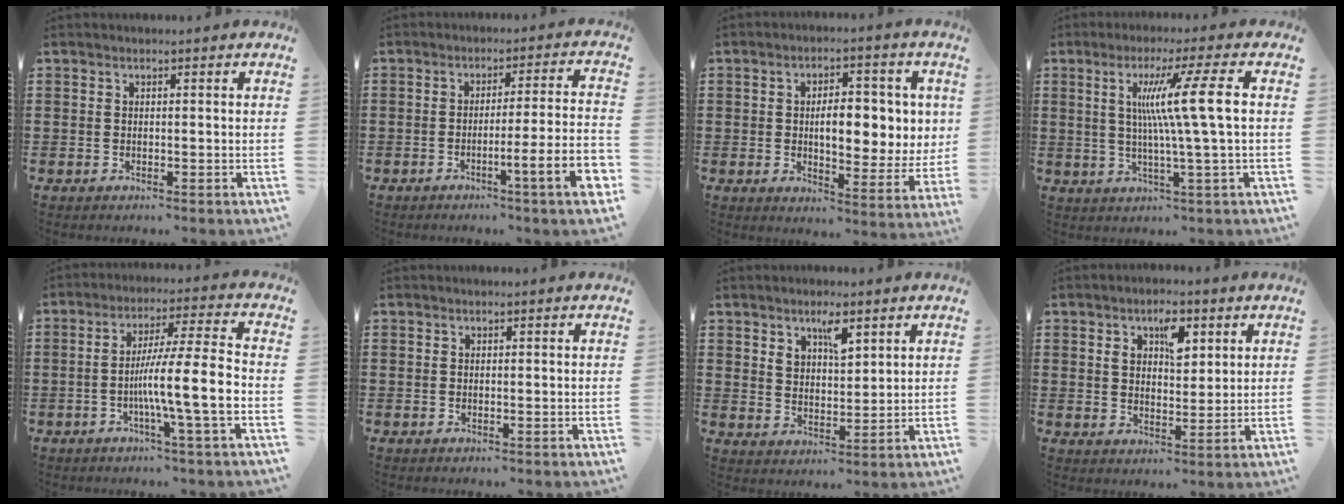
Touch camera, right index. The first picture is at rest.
{"total": 8.3, "force": [-3.4, 0.1, 7.6], "torque": [-0.126, -0.014, -0.063]}
{"total": 8.6, "force": [0.9, 3.5, 7.8], "torque": [-0.116, 0.000, 0.007]}
{"total": 10.2, "force": [1.6, -1.0, 10.0], "torque": [-0.189, 0.005, 0.013]}
{"total": 10.6, "force": [-2.5, 0.5, 10.3], "torque": [-0.166, -0.004, -0.046]}
{"total": 0.0}
{"total": 4.4, "force": [2.9, 1.7, 2.9], "torque": [-0.039, -0.004, 0.045]}
{"total": 5.2, "force": [2.5, 2.5, 3.8], "torque": [-0.061, 0.001, 0.037]}